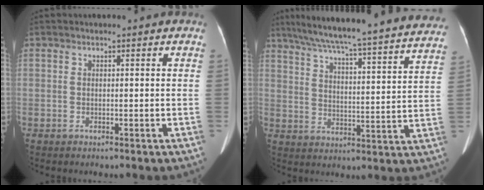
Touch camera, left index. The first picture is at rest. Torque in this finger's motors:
{"motor_torque": [0.81, -1.33, 0.29, 0.15]}